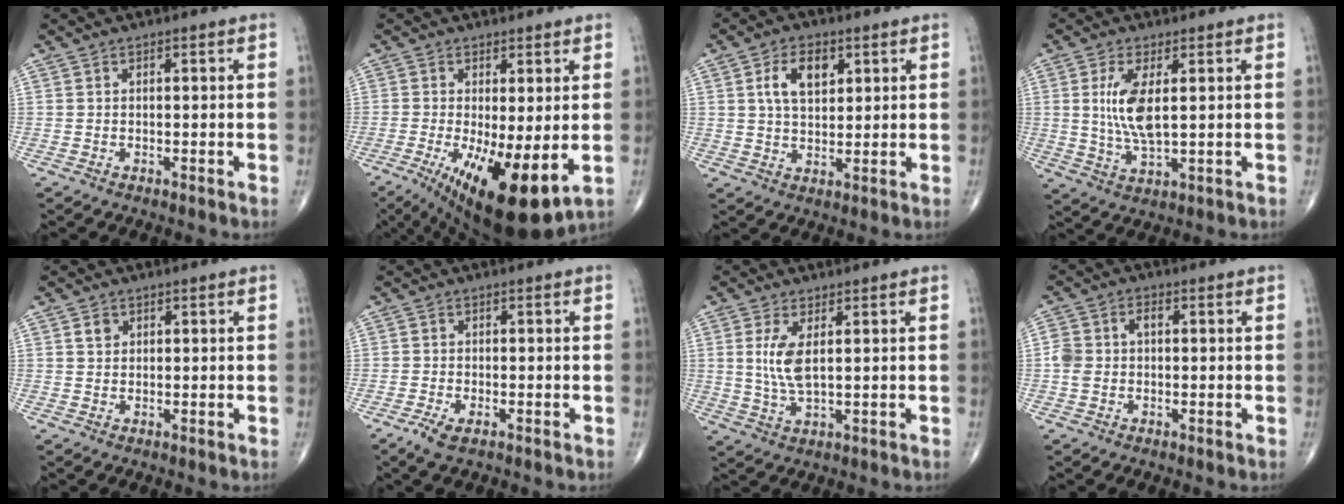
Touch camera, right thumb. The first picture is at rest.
{"total": 14.4, "force": [-3.3, 4.6, 13.2], "torque": [-0.218, -0.027, -0.035]}
{"total": 7.5, "force": [2.7, 4.4, 5.4], "torque": [-0.082, -0.007, 0.049]}
{"total": 8.2, "force": [1.5, 2.9, 7.5], "torque": [-0.158, -0.016, 0.034]}
{"total": 1.7, "force": [0.7, 1.4, 0.7], "torque": [-0.004, -0.003, 0.010]}
{"total": 3.0, "force": [-1.6, 1.2, 2.2], "torque": [-0.052, -0.001, -0.031]}
{"total": 5.8, "force": [1.3, 2.1, 5.2], "torque": [-0.116, -0.013, 0.031]}
{"total": 5.0, "force": [0.1, 3.5, 3.5], "torque": [-0.081, 0.023, 0.000]}